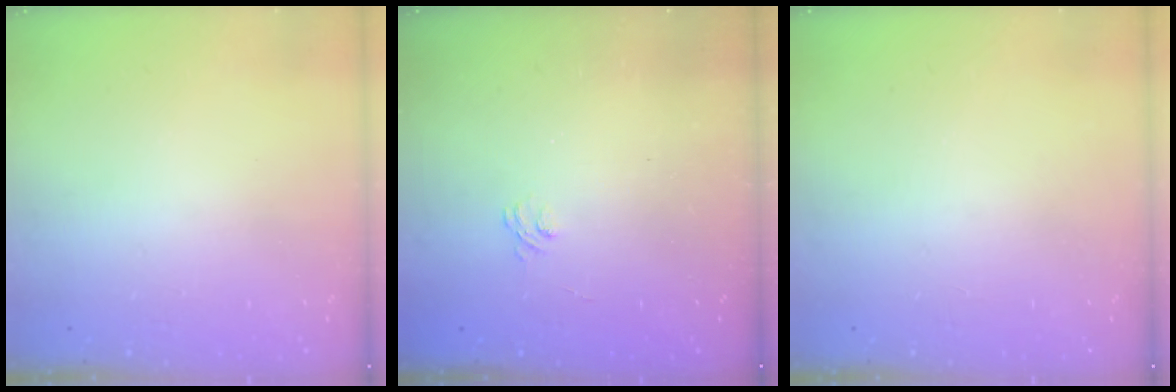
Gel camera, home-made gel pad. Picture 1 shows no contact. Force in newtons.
{"total": 2.1, "press": 1.6, "slide": 1.3}
{"total": 0.0}